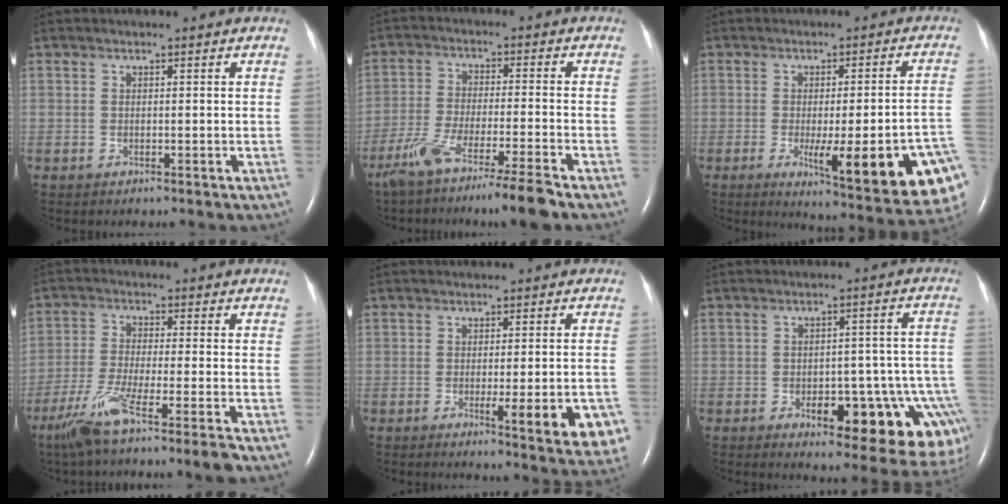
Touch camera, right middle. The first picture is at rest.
{"total": 10.9, "force": [-8.2, -1.1, 7.0], "torque": [-0.122, -0.034, -0.142]}
{"total": 19.0, "force": [-7.3, 2.1, 17.4], "torque": [-0.129, -0.013, -0.085]}
{"total": 10.3, "force": [-7.2, -1.2, 7.3], "torque": [-0.134, -0.035, -0.129]}
{"total": 9.7, "force": [-3.6, 1.2, 8.9], "torque": [-0.080, -0.016, -0.041]}
{"total": 16.3, "force": [-7.6, 5.4, 13.4], "torque": [-0.071, 0.037, -0.084]}